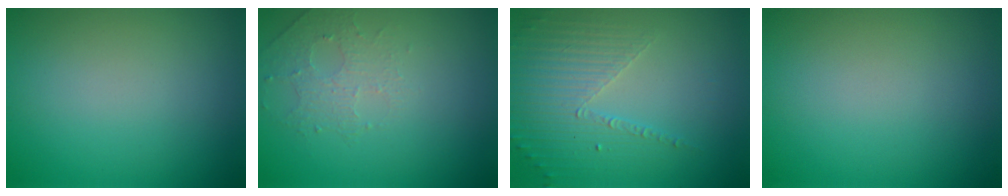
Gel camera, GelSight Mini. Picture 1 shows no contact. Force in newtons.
{"total": 1.5, "press": 1.0, "slide": 1.1}
{"total": 4.3, "press": 3.1, "slide": 3.0}
{"total": 0.0}